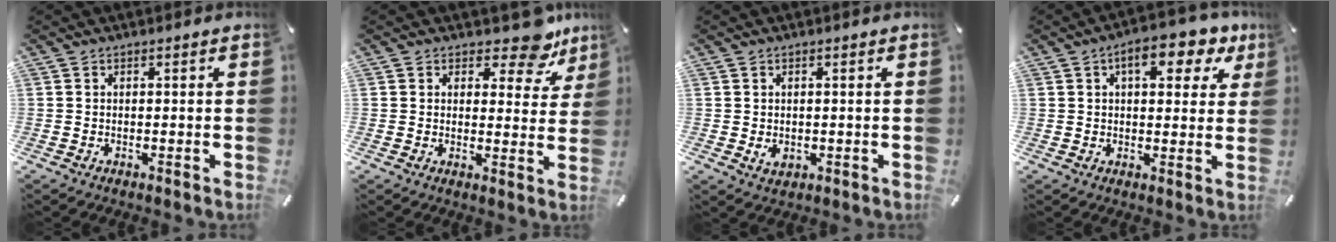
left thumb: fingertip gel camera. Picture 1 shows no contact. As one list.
[{"total": 9.7, "force": [7.0, 4.3, 5.2], "torque": [-0.050, -0.049, 0.116]}, {"total": 2.0, "force": [0.0, 1.7, 1.0], "torque": [-0.010, -0.001, -0.002]}, {"total": 9.3, "force": [4.4, 4.7, 6.8], "torque": [-0.087, -0.011, 0.067]}]